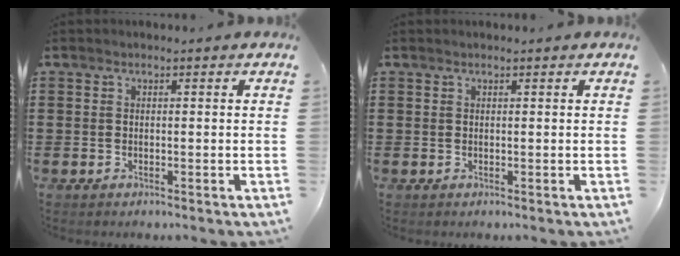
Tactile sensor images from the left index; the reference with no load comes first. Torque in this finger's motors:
{"motor_torque": [0.20, 0.45, -0.02, 0.01]}